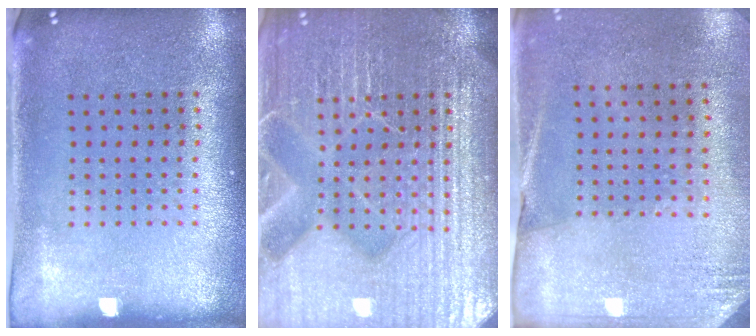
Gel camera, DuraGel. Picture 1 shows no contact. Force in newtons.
{"total": 7.1, "press": 7.1, "slide": 0.9}
{"total": 2.6, "press": 2.3, "slide": 1.2}